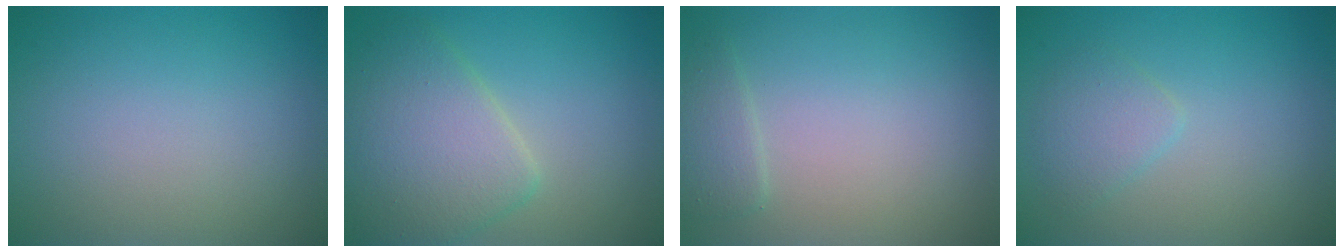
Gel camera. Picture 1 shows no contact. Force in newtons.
{"total": 5.8, "press": 5.8, "slide": 0.4}
{"total": 1.5, "press": 1.4, "slide": 0.1}
{"total": 1.9, "press": 1.9, "slide": 0.1}